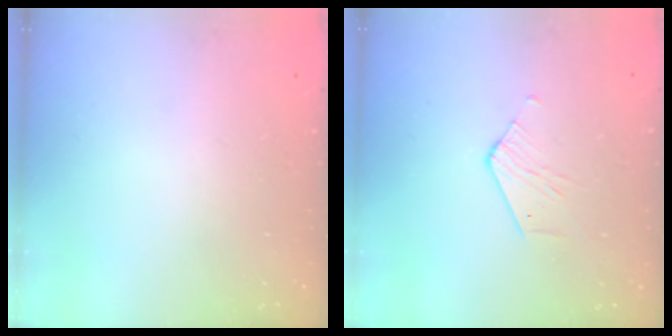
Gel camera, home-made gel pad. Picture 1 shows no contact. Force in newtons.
{"total": 2.4, "press": 2.4, "slide": 0.2}